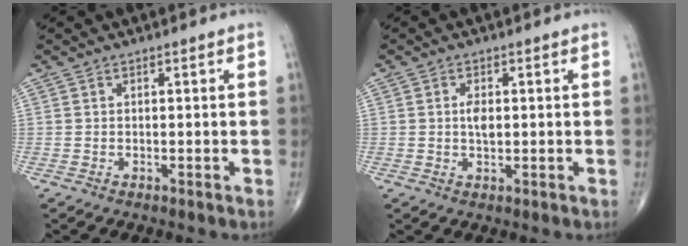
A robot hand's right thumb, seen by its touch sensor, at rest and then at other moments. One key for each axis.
{"total": 2.6, "fx": 0.3, "fy": 1.3, "fz": 2.2, "tx": -0.038, "ty": -0.001, "tz": 0.004}